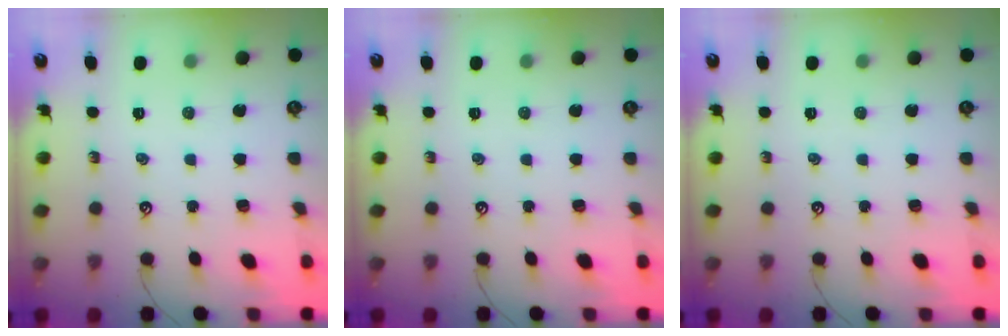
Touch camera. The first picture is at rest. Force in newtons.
{"total": 0.0}
{"total": 0.0}